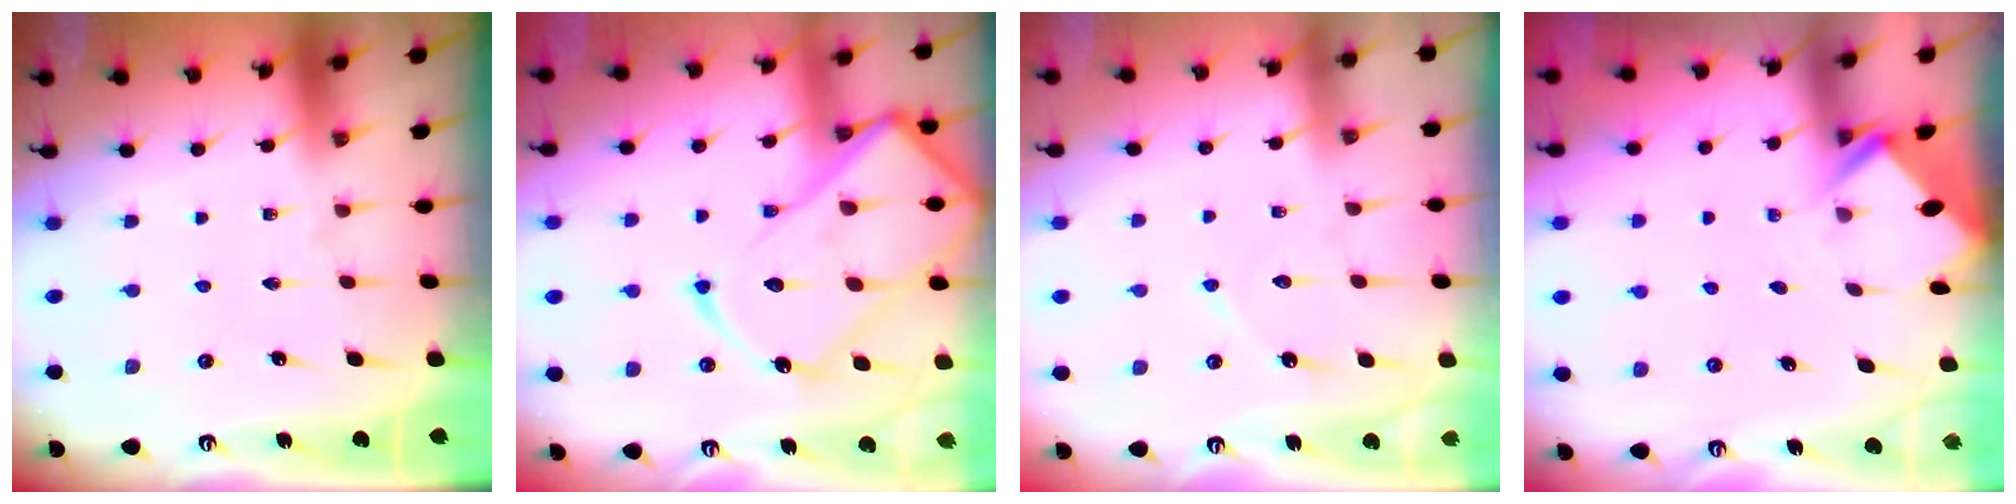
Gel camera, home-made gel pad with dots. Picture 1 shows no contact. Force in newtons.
{"total": 22.0, "press": 21.9, "slide": 1.9}
{"total": 4.7, "press": 4.7, "slide": 0.5}
{"total": 2.7, "press": 2.7, "slide": 0.2}